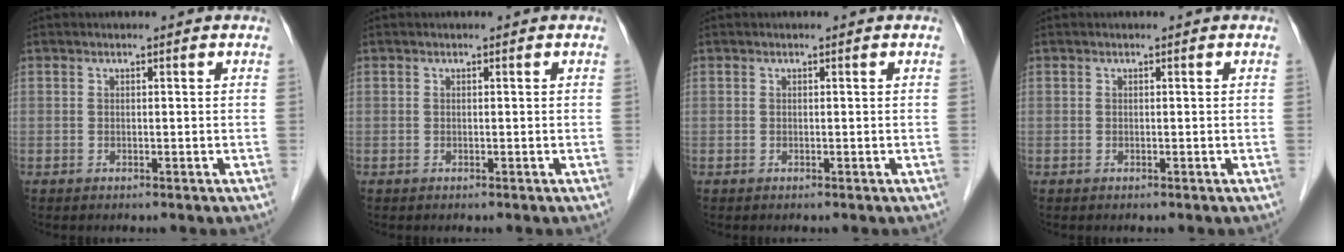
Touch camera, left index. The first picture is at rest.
{"total": 0.0}
{"total": 0.0}
{"total": 0.0}